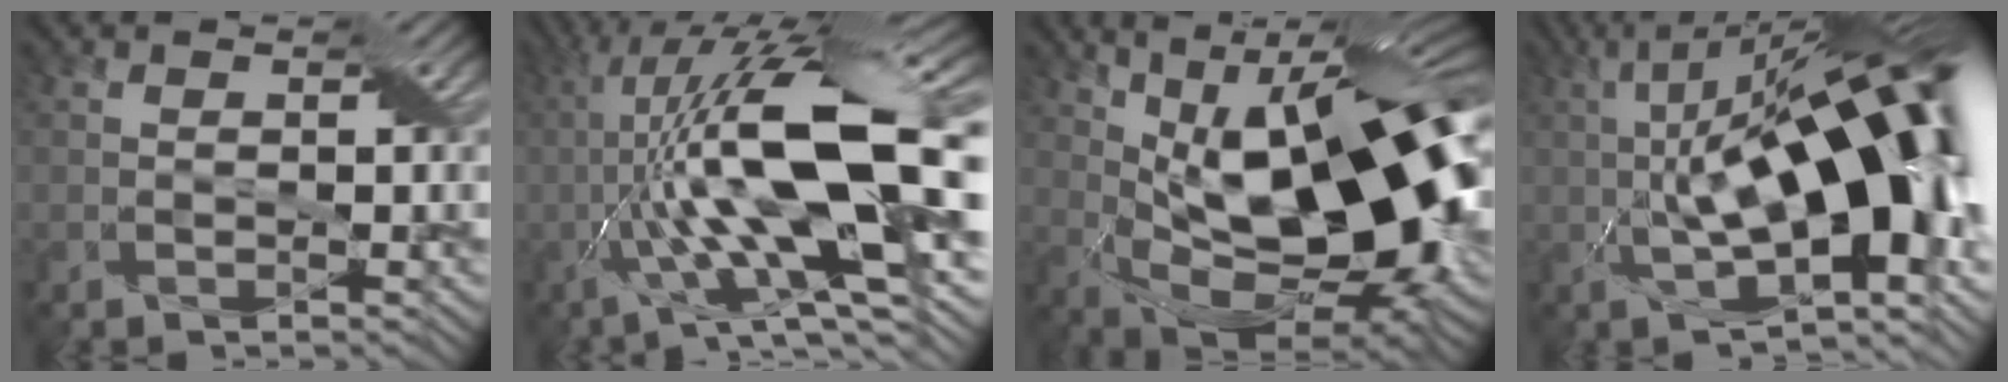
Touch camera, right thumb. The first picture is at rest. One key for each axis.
{"total": 19.0, "fx": -1.0, "fy": 5.6, "fz": 18.1, "tx": -0.322, "ty": 0.025, "tz": -0.023}
{"total": 19.6, "fx": 2.9, "fy": 9.4, "fz": 16.9, "tx": -0.251, "ty": 0.019, "tz": 0.037}
{"total": 19.8, "fx": 1.2, "fy": 7.5, "fz": 18.3, "tx": -0.265, "ty": 0.025, "tz": 0.006}